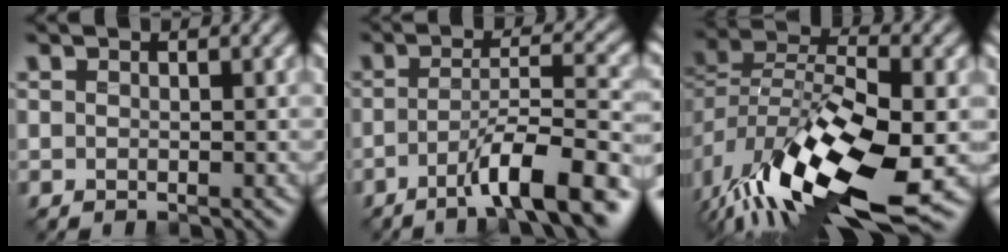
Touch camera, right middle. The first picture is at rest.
{"total": 7.8, "force": [-4.2, 1.3, 6.5], "torque": [-0.100, 0.010, -0.072]}
{"total": 13.6, "force": [-6.0, 6.1, 10.5], "torque": [-0.202, -0.025, -0.106]}